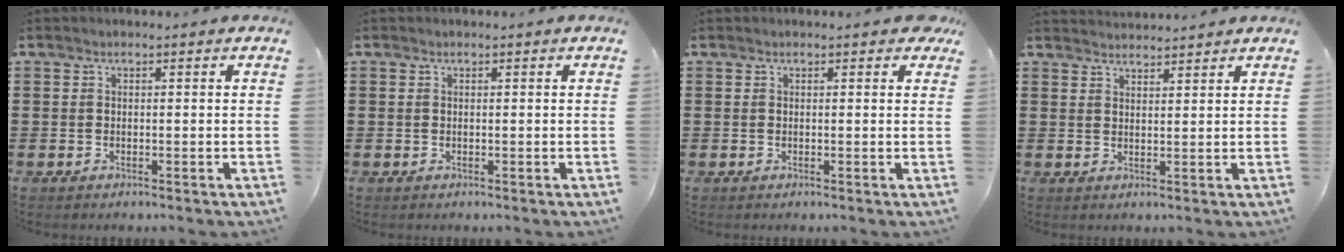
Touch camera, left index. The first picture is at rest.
{"total": 0.0}
{"total": 0.8, "force": [0.6, 0.4, 0.4], "torque": [-0.009, 0.004, 0.010]}
{"total": 2.2, "force": [2.2, -0.2, -0.2], "torque": [-0.002, -0.004, 0.043]}